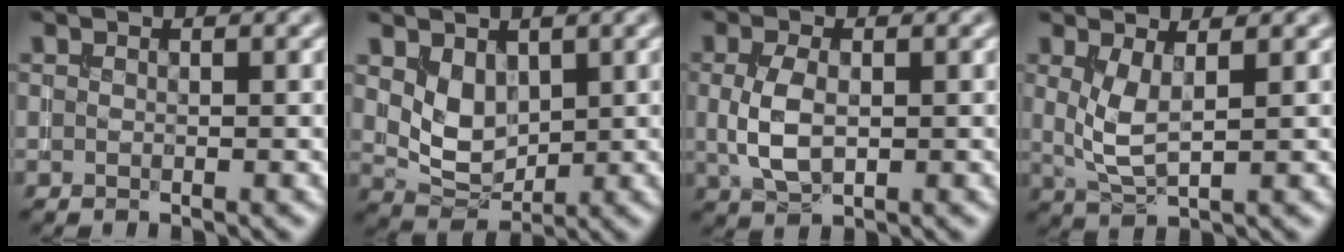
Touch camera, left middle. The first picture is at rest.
{"total": 3.4, "force": [1.2, 2.4, 2.2], "torque": [-0.044, -0.011, 0.031]}
{"total": 3.8, "force": [0.1, 2.2, 3.1], "torque": [-0.072, 0.000, 0.003]}
{"total": 3.1, "force": [0.9, 1.0, 2.8], "torque": [-0.064, -0.009, 0.023]}